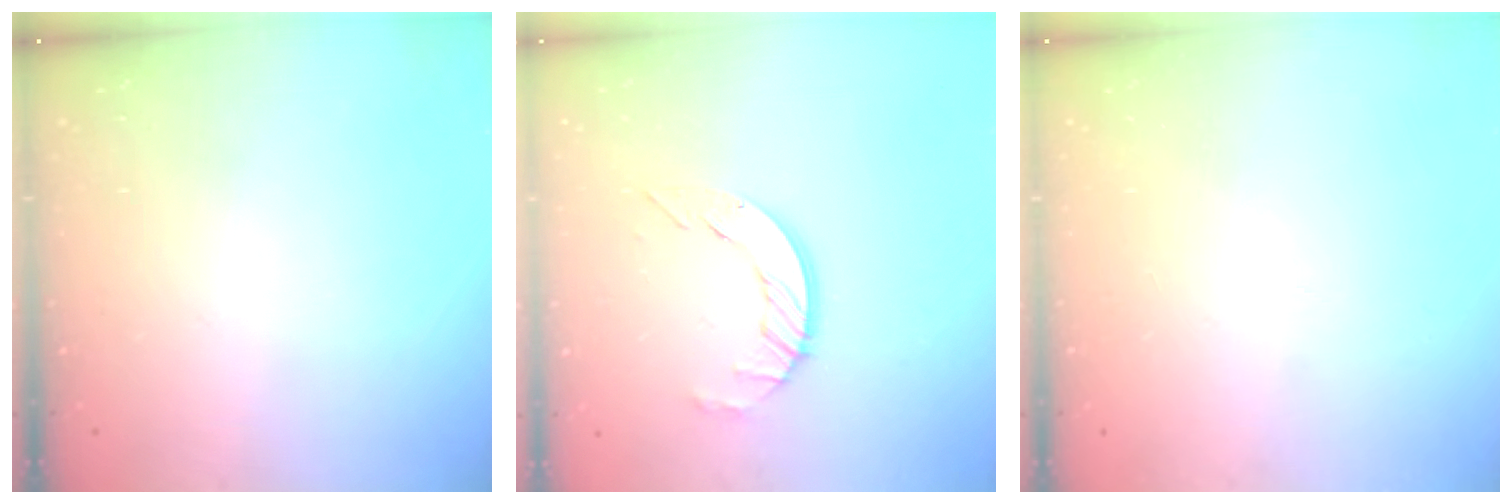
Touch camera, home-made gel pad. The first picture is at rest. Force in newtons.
{"total": 8.3, "press": 8.3, "slide": 0.7}
{"total": 0.0}